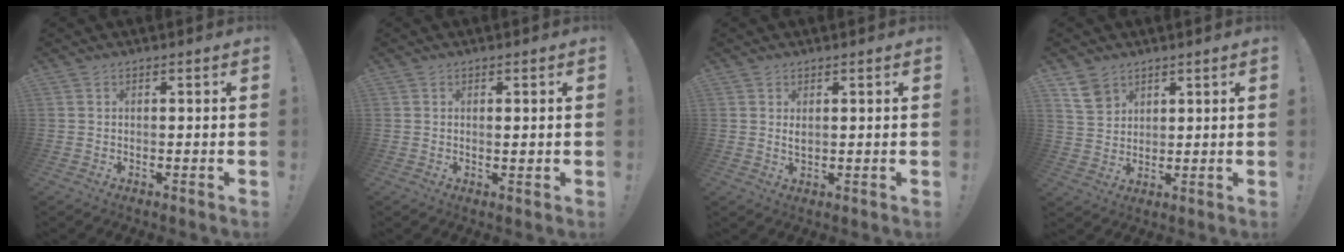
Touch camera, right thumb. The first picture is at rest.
{"total": 1.3, "force": [0.4, 0.4, 1.1], "torque": [-0.014, -0.004, 0.005]}
{"total": 1.5, "force": [0.7, 0.6, 1.2], "torque": [-0.016, -0.003, 0.011]}
{"total": 7.8, "force": [5.0, 5.6, 2.2], "torque": [-0.024, -0.031, 0.099]}